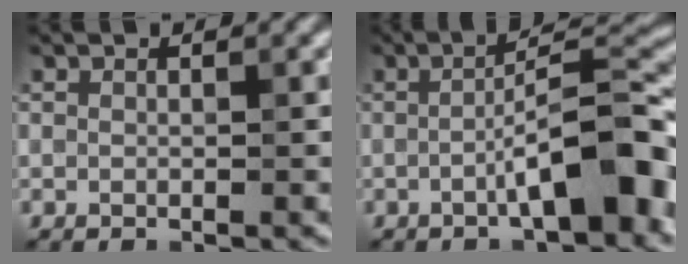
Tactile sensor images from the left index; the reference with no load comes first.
{"total": 7.8, "force": [-2.6, 1.8, 7.1], "torque": [-0.102, 0.020, -0.044]}